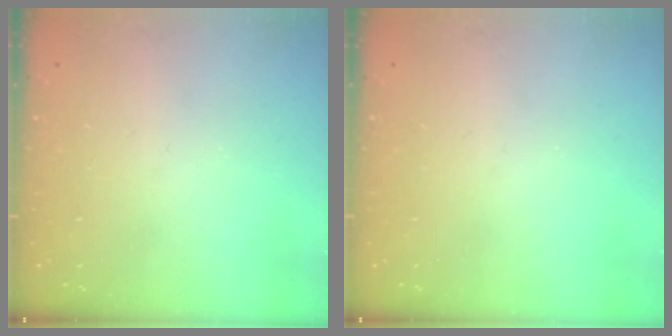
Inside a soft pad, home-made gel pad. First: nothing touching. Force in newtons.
{"total": 0.0}